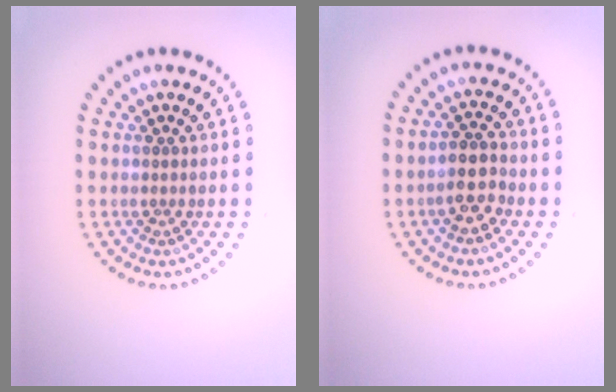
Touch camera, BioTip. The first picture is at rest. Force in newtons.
{"total": 2.5, "press": 2.4, "slide": 0.9}